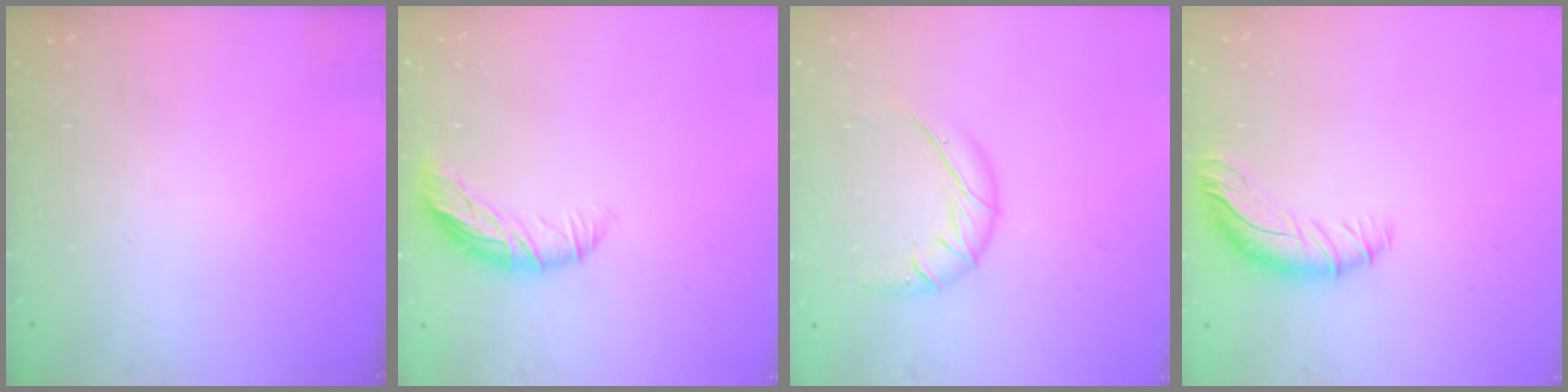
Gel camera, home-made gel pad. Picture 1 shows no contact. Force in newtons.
{"total": 9.0, "press": 8.9, "slide": 1.1}
{"total": 10.3, "press": 10.3, "slide": 0.9}
{"total": 9.4, "press": 9.3, "slide": 0.9}